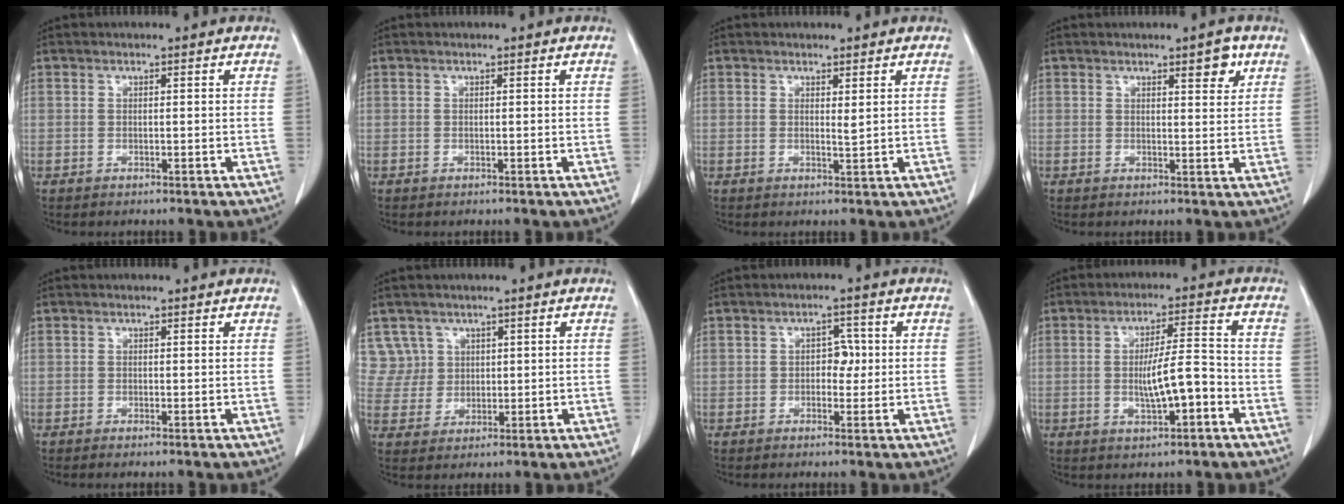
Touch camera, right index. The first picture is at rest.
{"total": 0.0}
{"total": 0.9, "force": [0.4, 0.0, 0.8], "torque": [-0.018, -0.005, 0.007]}
{"total": 3.2, "force": [1.9, 0.8, 2.4], "torque": [-0.032, -0.005, 0.025]}
{"total": 0.0}
{"total": 4.7, "force": [2.2, 4.2, -0.5], "torque": [0.020, 0.011, 0.048]}
{"total": 2.7, "force": [0.0, 1.8, 2.1], "torque": [-0.021, 0.008, -0.003]}
{"total": 7.1, "force": [-1.9, 1.2, 6.8], "torque": [-0.118, 0.006, -0.032]}